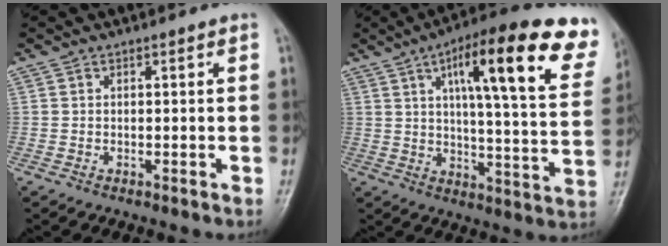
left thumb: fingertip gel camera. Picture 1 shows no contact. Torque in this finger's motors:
{"motor_torque": [1.06, 1.04, 1.86, -0.91, 0.22]}